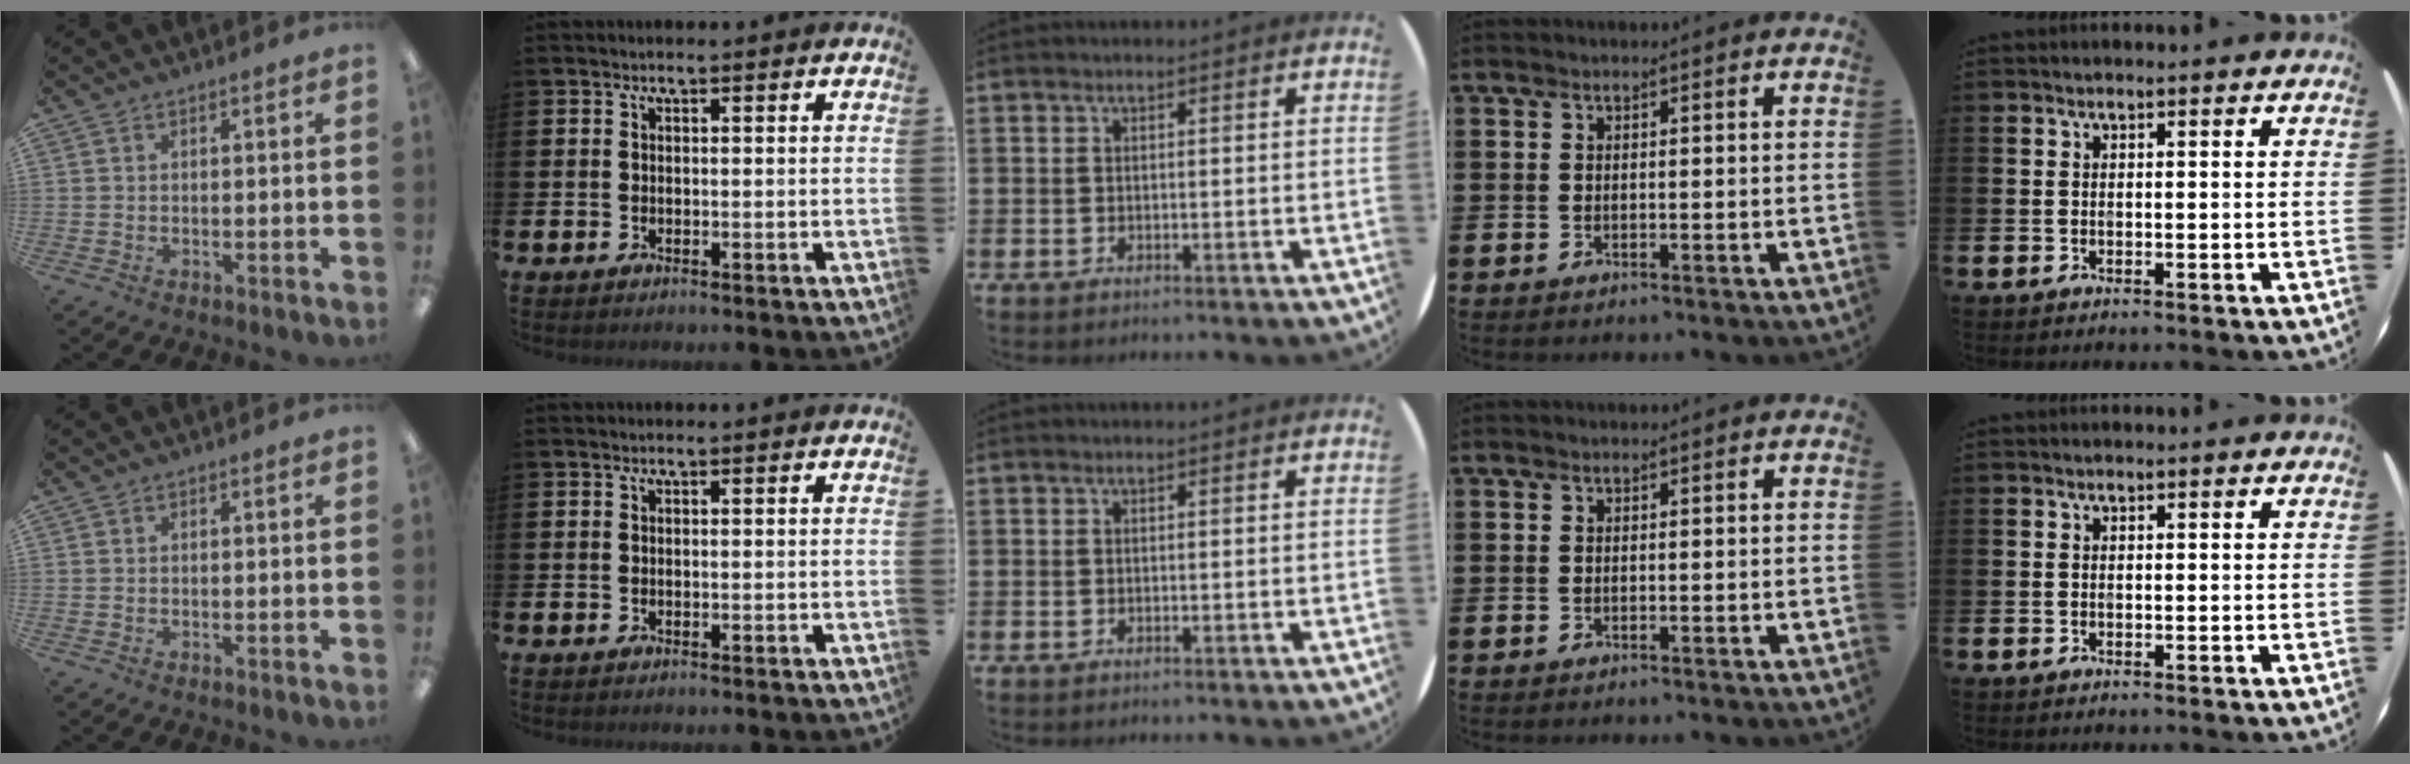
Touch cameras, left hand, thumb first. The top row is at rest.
{}